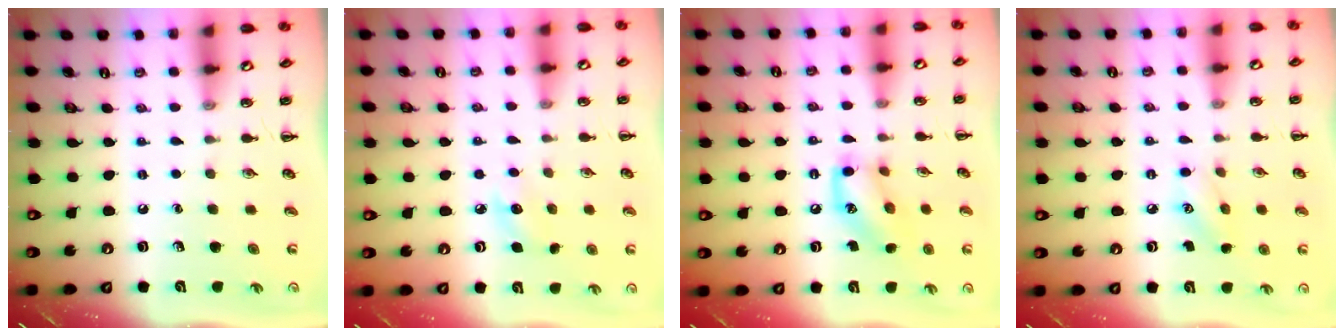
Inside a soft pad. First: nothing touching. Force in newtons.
{"total": 7.3, "press": 7.1, "slide": 1.7}
{"total": 11.7, "press": 11.7, "slide": 0.8}
{"total": 6.2, "press": 6.1, "slide": 1.1}